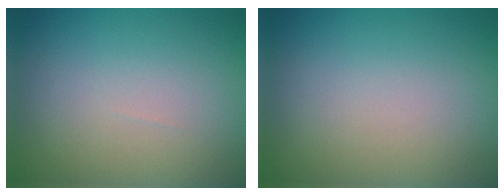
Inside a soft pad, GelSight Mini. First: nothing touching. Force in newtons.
{"total": 0.0}